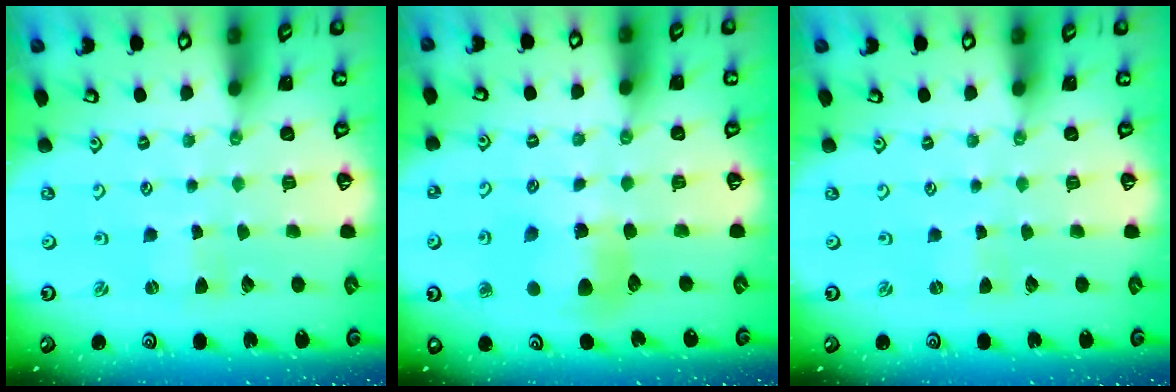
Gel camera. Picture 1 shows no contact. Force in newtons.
{"total": 8.5, "press": 8.4, "slide": 1.1}
{"total": 0.0}